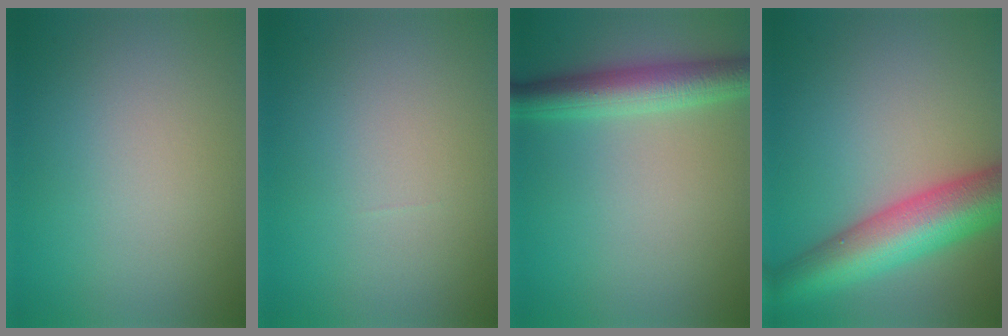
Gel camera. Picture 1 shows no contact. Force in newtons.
{"total": 0.0}
{"total": 4.5, "press": 4.5, "slide": 0.1}
{"total": 9.5, "press": 9.5, "slide": 0.2}